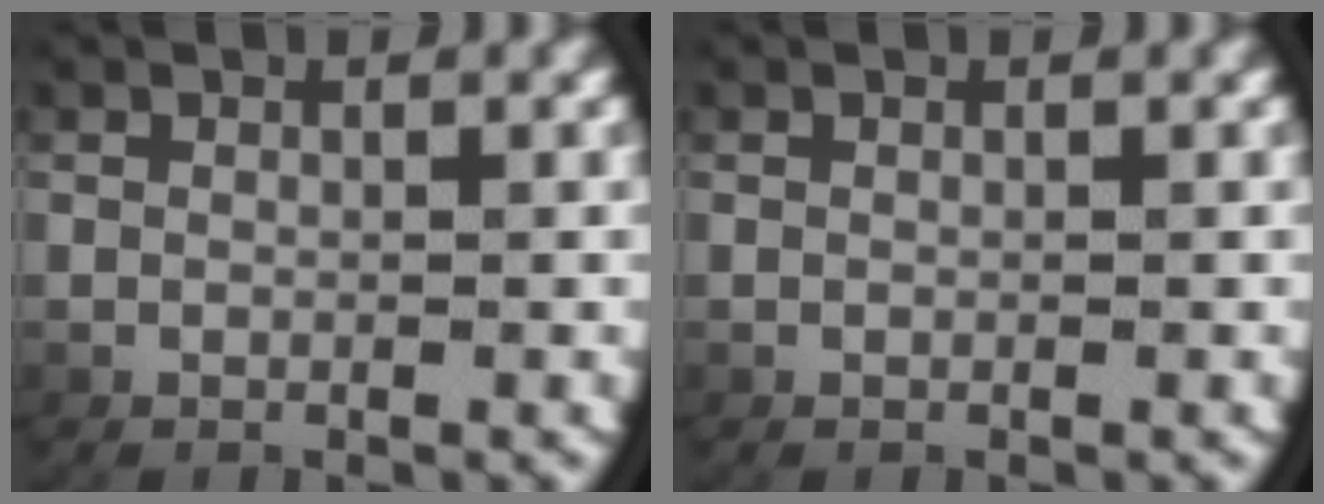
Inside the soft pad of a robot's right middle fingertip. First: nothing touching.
{"total": 0.0}